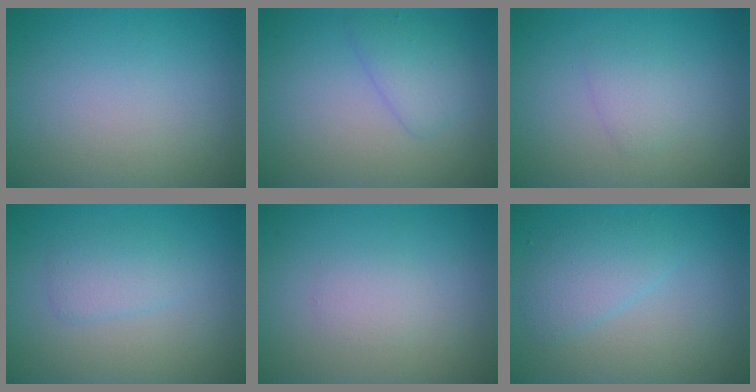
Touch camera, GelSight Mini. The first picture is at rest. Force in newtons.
{"total": 2.2, "press": 2.2, "slide": 0.1}
{"total": 1.5, "press": 1.5, "slide": 0.1}
{"total": 1.9, "press": 1.9, "slide": 0.0}
{"total": 1.2, "press": 1.2, "slide": 0.0}
{"total": 2.5, "press": 2.5, "slide": 0.1}